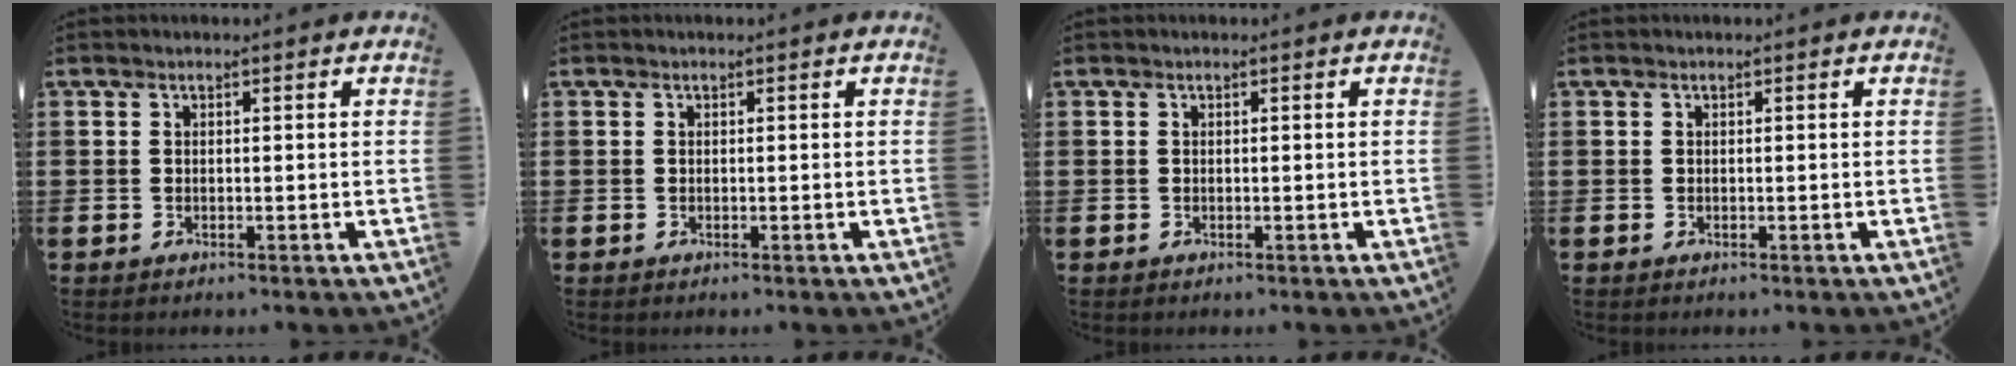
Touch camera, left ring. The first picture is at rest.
{"total": 0.0}
{"total": 0.0}
{"total": 0.0}